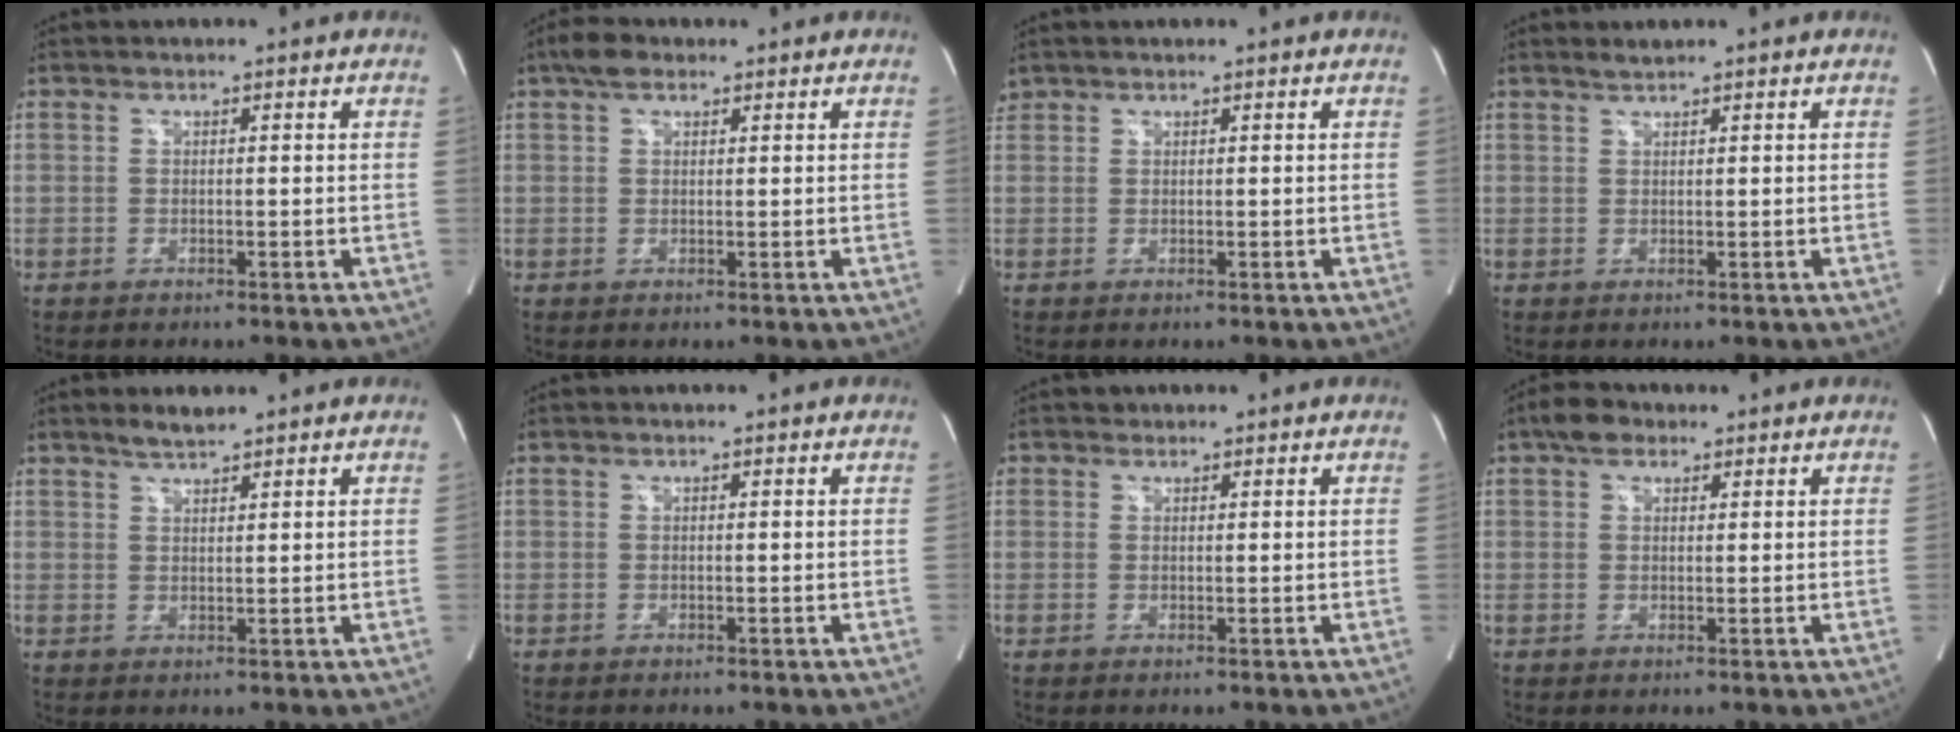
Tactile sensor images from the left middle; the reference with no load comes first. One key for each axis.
{"total": 3.0, "fx": 2.1, "fy": 1.5, "fz": 1.7, "tx": -0.038, "ty": 0.018, "tz": 0.036}
{"total": 1.4, "fx": 1.1, "fy": 0.9, "fz": 0.0, "tx": -0.002, "ty": 0.017, "tz": 0.022}
{"total": 1.0, "fx": 1.0, "fy": -0.2, "fz": 0.2, "tx": -0.007, "ty": 0.003, "tz": 0.023}
{"total": 2.6, "fx": 2.4, "fy": 0.2, "fz": 1.1, "tx": -0.027, "ty": 0.004, "tz": 0.045}
{"total": 0.0}
{"total": 0.9, "fx": 0.7, "fy": 0.6, "fz": 0.0, "tx": 0.003, "ty": 0.000, "tz": 0.009}
{"total": 3.4, "fx": 2.2, "fy": 2.0, "fz": 1.6, "tx": -0.034, "ty": 0.017, "tz": 0.038}